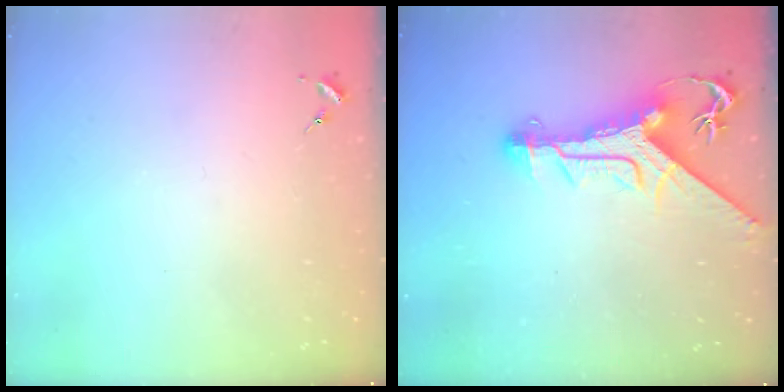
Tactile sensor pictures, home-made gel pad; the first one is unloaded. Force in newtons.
{"total": 12.1, "press": 12.0, "slide": 1.1}